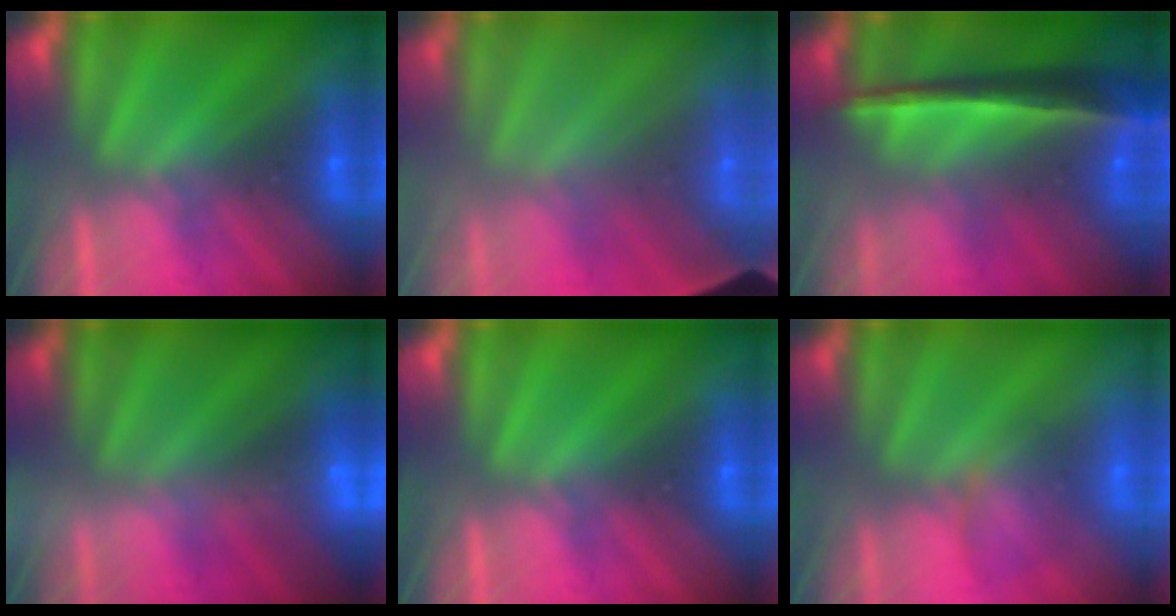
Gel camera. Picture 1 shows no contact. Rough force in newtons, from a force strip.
{"total": 1.3}
{"total": 7.1}
{"total": 2.2}
{"total": 0.0}
{"total": 3.0}